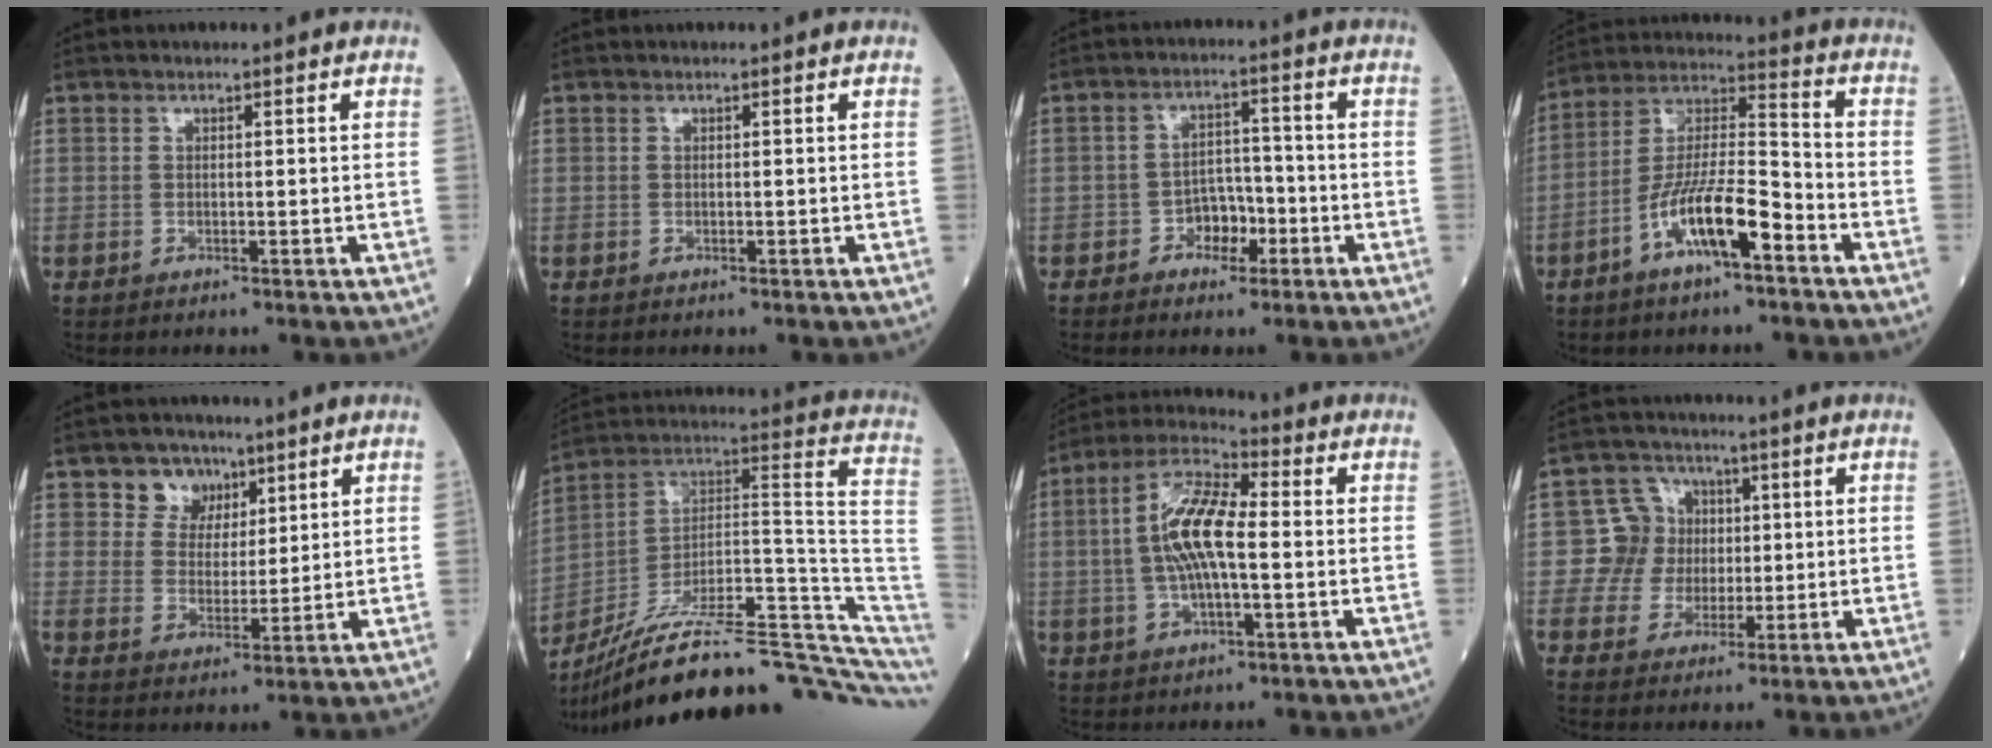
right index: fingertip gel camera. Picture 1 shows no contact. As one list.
[{"total": 0.0}, {"total": 4.6, "force": [-2.3, 2.9, 2.6], "torque": [-0.037, 0.013, -0.042]}, {"total": 11.9, "force": [-6.1, 2.3, 10.0], "torque": [-0.195, 0.008, -0.114]}, {"total": 5.7, "force": [3.5, 4.4, 0.7], "torque": [-0.014, 0.007, 0.064]}, {"total": 28.5, "force": [-21.8, 3.7, 17.9], "torque": [-0.195, 0.038, -0.334]}, {"total": 10.8, "force": [-0.2, 3.1, 10.3], "torque": [-0.210, 0.015, -0.007]}, {"total": 5.8, "force": [0.4, 5.8, 0.2], "torque": [0.009, 0.018, 0.006]}]